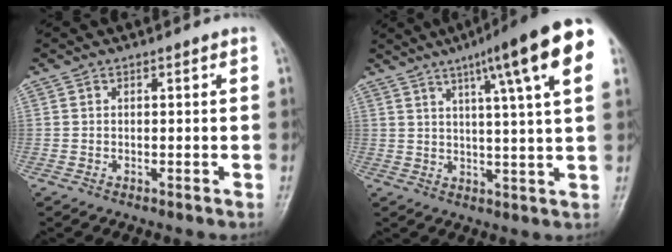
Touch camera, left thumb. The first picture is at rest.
{"total": 17.4, "force": [8.2, 2.0, 15.2], "torque": [-0.207, -0.005, 0.103]}